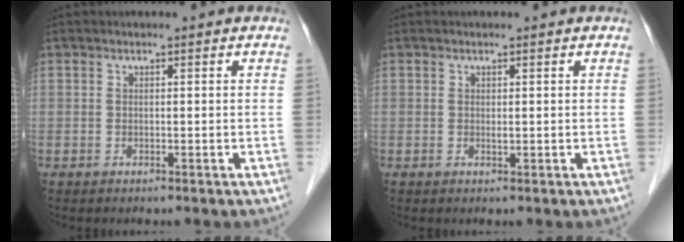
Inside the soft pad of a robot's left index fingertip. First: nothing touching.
{"total": 0.7, "force": [0.4, 0.2, 0.6], "torque": [-0.012, -0.001, 0.006]}